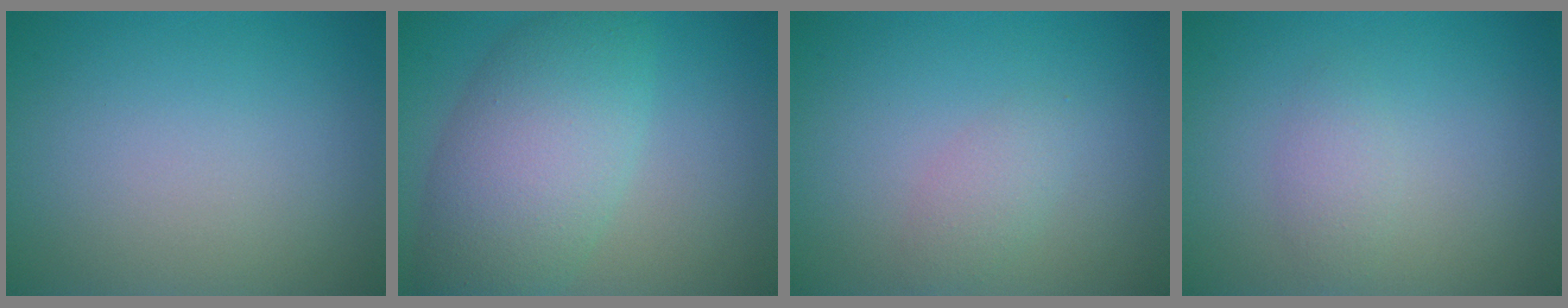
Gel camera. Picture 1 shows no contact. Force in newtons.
{"total": 7.8, "press": 7.8, "slide": 0.3}
{"total": 1.6, "press": 1.6, "slide": 0.0}
{"total": 1.6, "press": 1.6, "slide": 0.0}